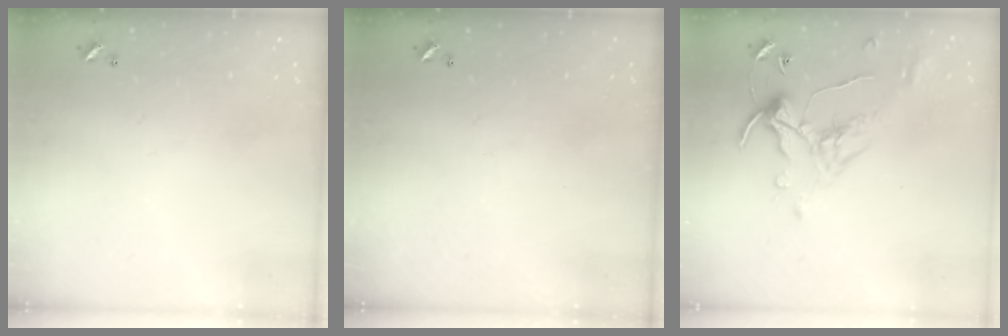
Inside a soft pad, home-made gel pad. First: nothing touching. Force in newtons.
{"total": 0.0}
{"total": 1.1, "press": 0.6, "slide": 0.9}